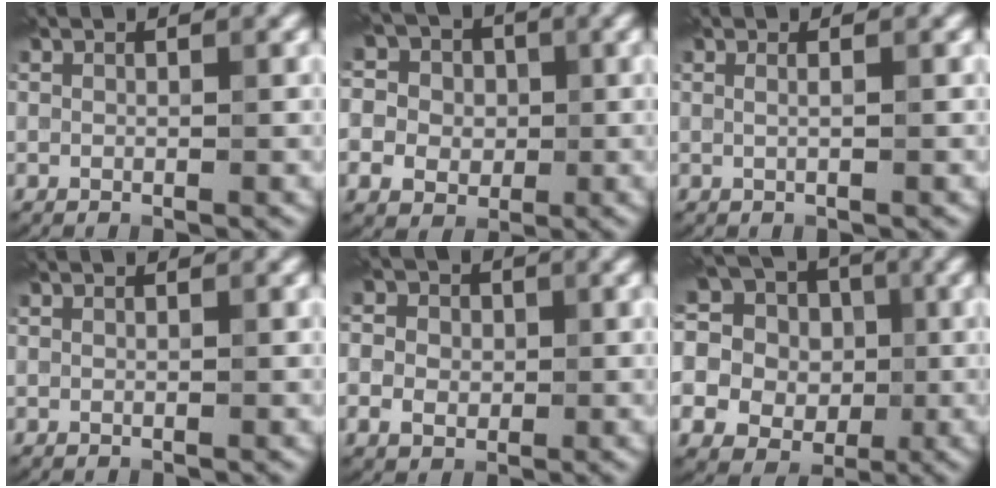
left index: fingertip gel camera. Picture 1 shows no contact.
{"total": 8.4, "force": [1.4, 7.4, 3.6], "torque": [-0.074, 0.029, -0.006]}
{"total": 1.2, "force": [0.3, 0.5, 1.0], "torque": [-0.006, -0.008, -0.007]}
{"total": 0.0}
{"total": 4.6, "force": [0.3, 3.9, 2.3], "torque": [-0.031, 0.009, -0.014]}
{"total": 18.0, "force": [-0.1, 16.9, 6.3], "torque": [-0.189, 0.008, -0.030]}